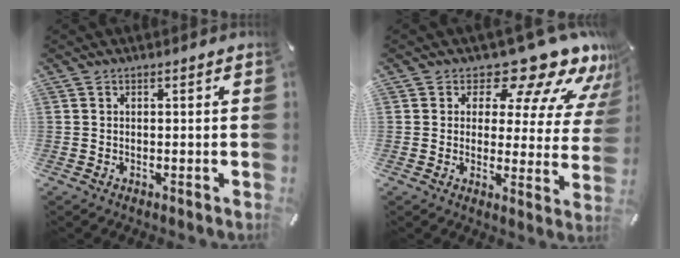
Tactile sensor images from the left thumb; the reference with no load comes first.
{"total": 14.9, "force": [11.1, 6.0, 7.9], "torque": [-0.113, -0.092, 0.182]}